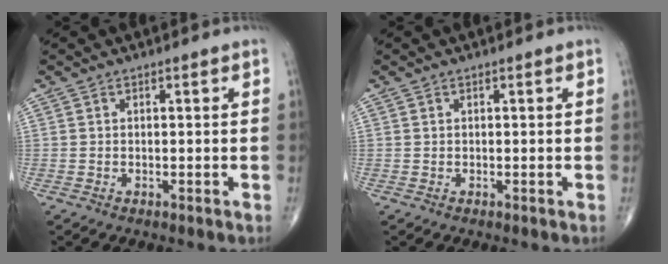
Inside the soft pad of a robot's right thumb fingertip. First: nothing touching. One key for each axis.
{"total": 0.0}